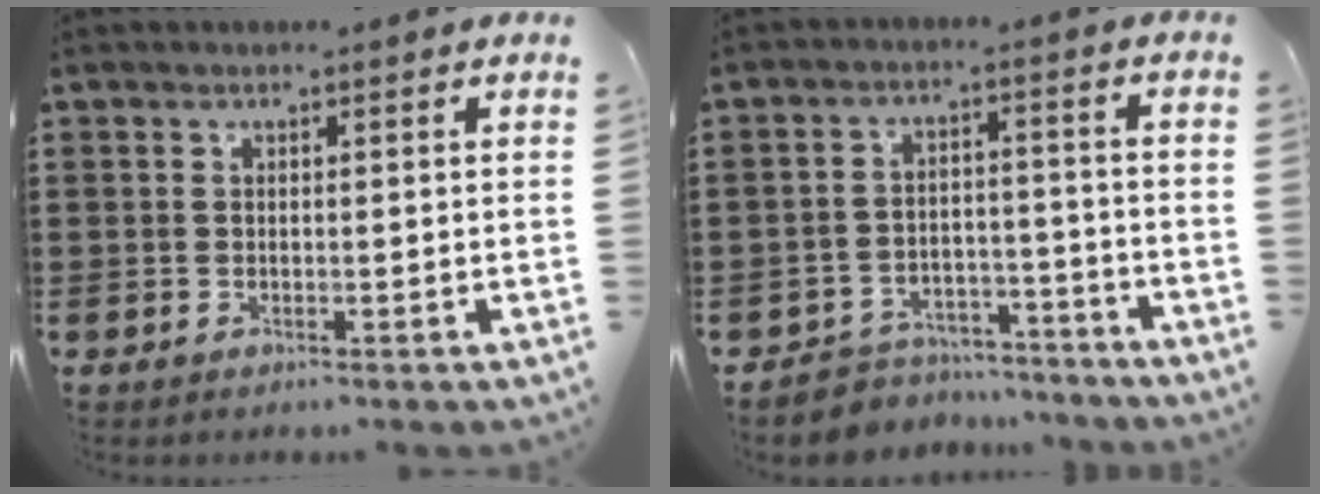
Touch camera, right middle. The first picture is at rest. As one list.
[{"total": 4.5, "force": [-4.4, 1.1, 0.0], "torque": [-0.005, 0.011, -0.093]}]